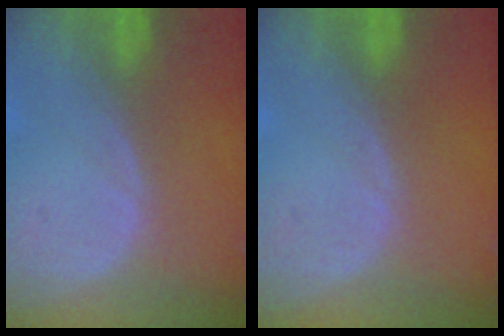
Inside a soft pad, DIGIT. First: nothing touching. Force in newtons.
{"total": 0.0}